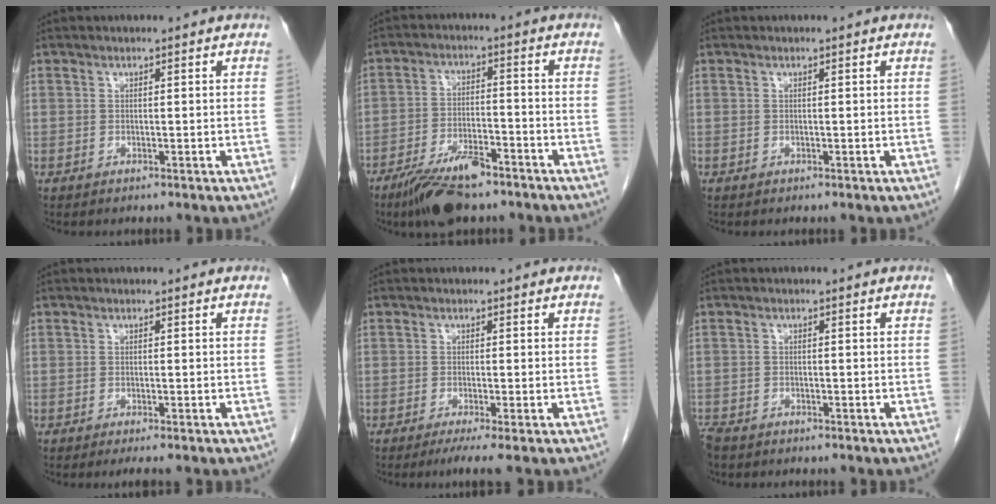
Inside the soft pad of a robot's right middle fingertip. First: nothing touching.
{"total": 9.5, "force": [-6.9, 2.7, 5.9], "torque": [-0.109, -0.010, -0.122]}
{"total": 0.0}
{"total": 1.8, "force": [-1.4, 0.0, 1.1], "torque": [-0.014, -0.005, -0.018]}
{"total": 3.3, "force": [-2.1, -0.2, 2.5], "torque": [-0.036, -0.010, -0.036]}
{"total": 3.1, "force": [-2.6, 1.4, 0.9], "torque": [-0.022, -0.004, -0.047]}